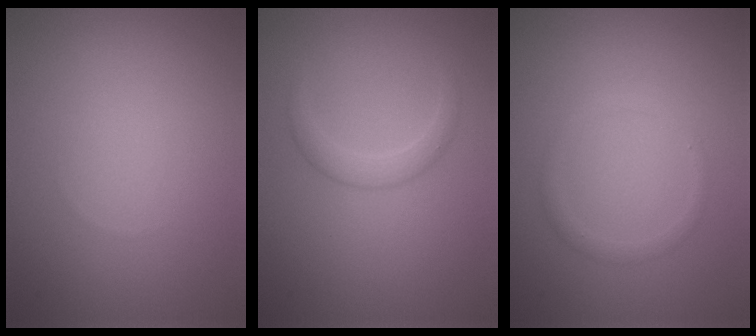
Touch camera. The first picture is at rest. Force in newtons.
{"total": 1.6, "press": 1.6, "slide": 0.0}
{"total": 0.9, "press": 0.9, "slide": 0.1}